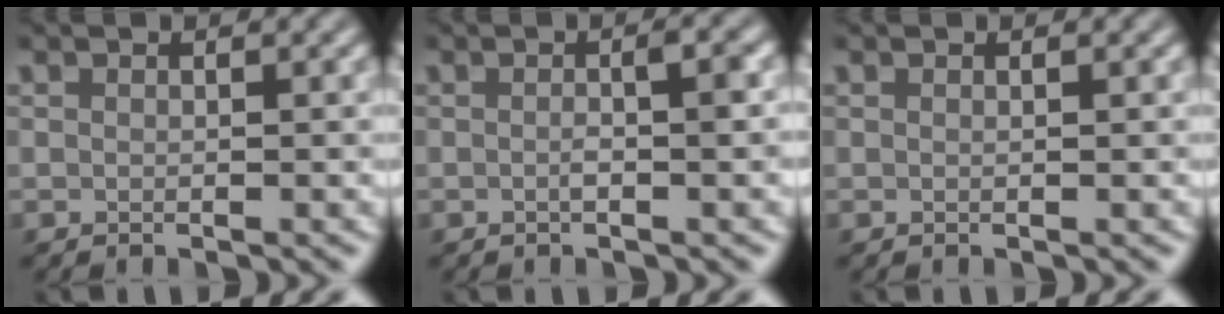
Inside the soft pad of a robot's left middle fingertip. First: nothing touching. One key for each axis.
{"total": 2.0, "fx": -0.2, "fy": 0.3, "fz": 1.9, "tx": -0.033, "ty": 0.004, "tz": -0.006}
{"total": 0.0}